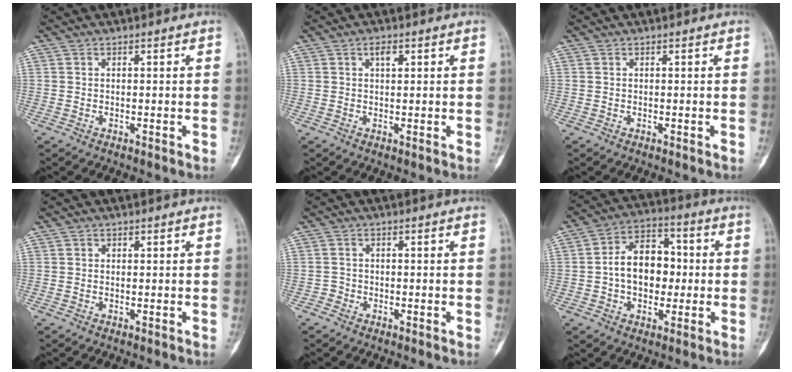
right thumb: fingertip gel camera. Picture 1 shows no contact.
{"total": 1.8, "force": [0.9, 0.9, 1.2], "torque": [-0.017, -0.001, 0.014]}
{"total": 0.0}
{"total": 0.0}
{"total": 1.1, "force": [-0.7, 0.9, -0.1], "torque": [0.007, 0.006, -0.019]}
{"total": 14.1, "force": [-0.2, 9.8, 10.1], "torque": [-0.118, 0.035, -0.009]}